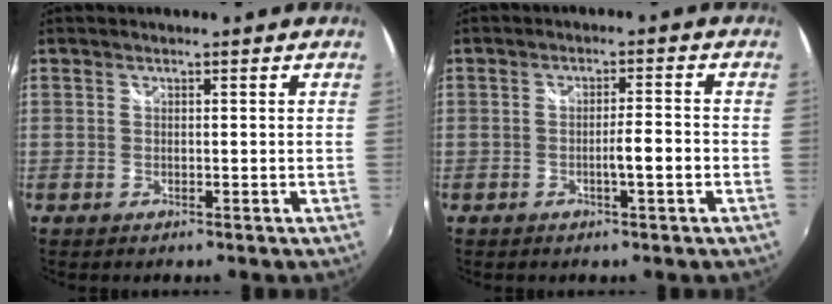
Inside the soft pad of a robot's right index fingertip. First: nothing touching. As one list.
[{"total": 3.7, "force": [-1.4, -0.1, 3.4], "torque": [-0.056, -0.001, -0.022]}]